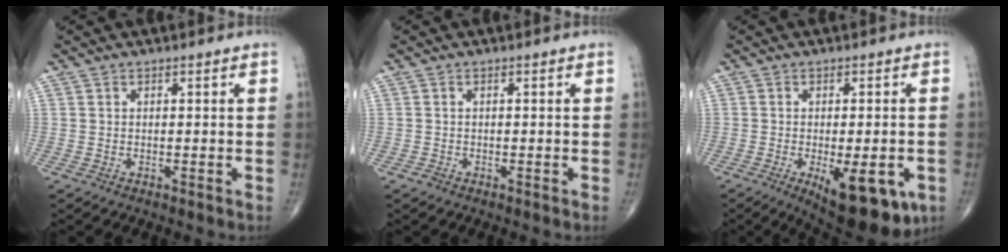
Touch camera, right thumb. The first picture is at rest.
{"total": 0.6, "force": [-0.4, 0.4, 0.2], "torque": [-0.003, 0.000, -0.011]}
{"total": 14.3, "force": [-5.4, 5.7, 12.0], "torque": [-0.133, -0.007, -0.059]}